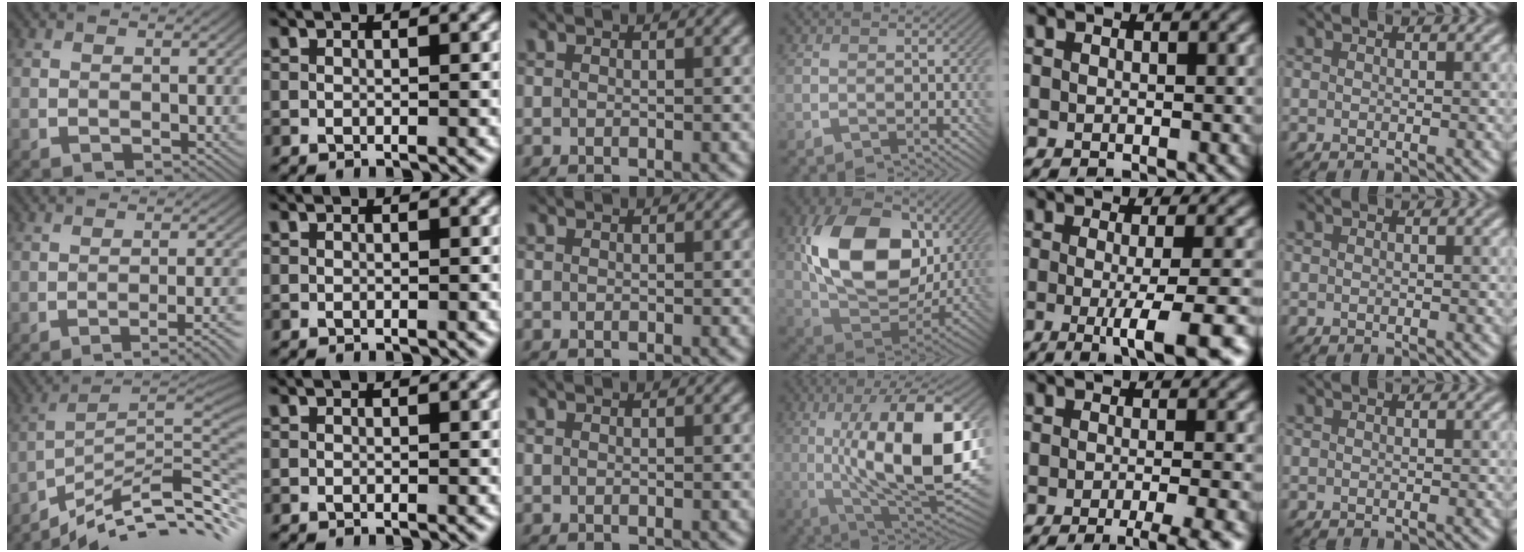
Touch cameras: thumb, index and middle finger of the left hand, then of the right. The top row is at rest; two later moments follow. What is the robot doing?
{"motion": "screw", "object": "bottle cap"}